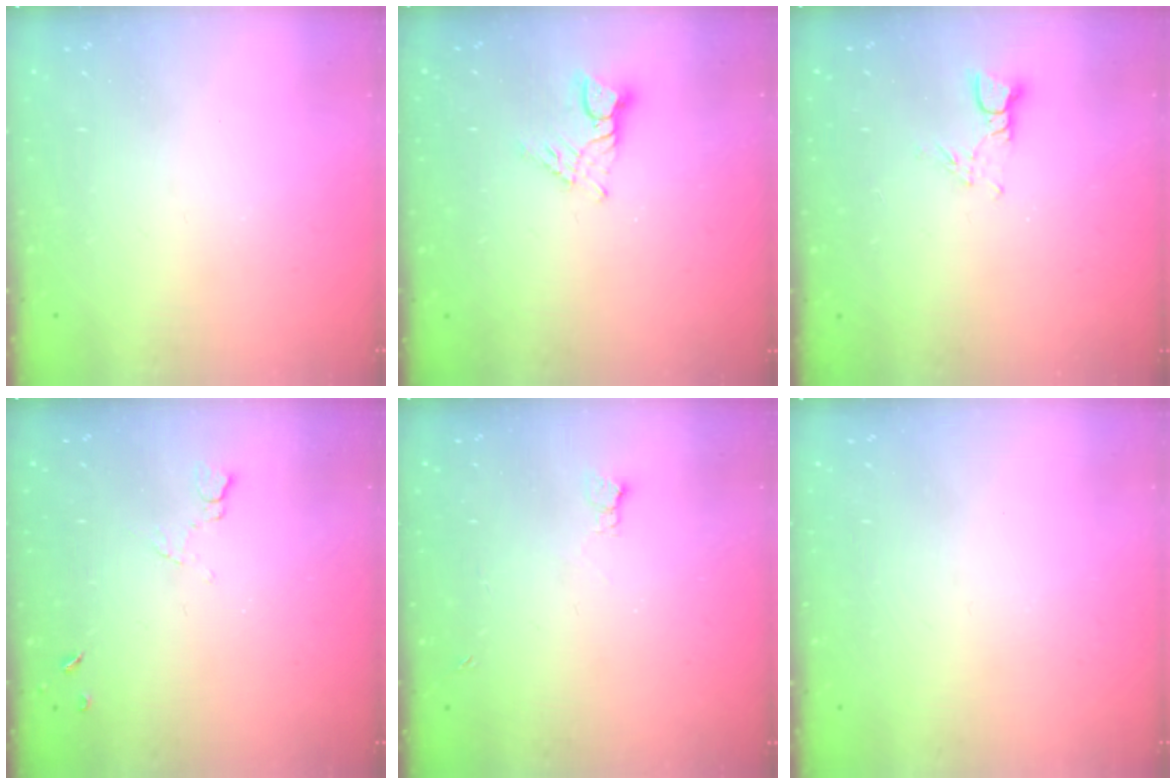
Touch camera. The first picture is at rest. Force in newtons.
{"total": 5.5, "press": 5.5, "slide": 0.3}
{"total": 3.5, "press": 3.5, "slide": 0.3}
{"total": 4.7, "press": 4.5, "slide": 1.1}
{"total": 2.9, "press": 2.9, "slide": 0.5}
{"total": 0.0}